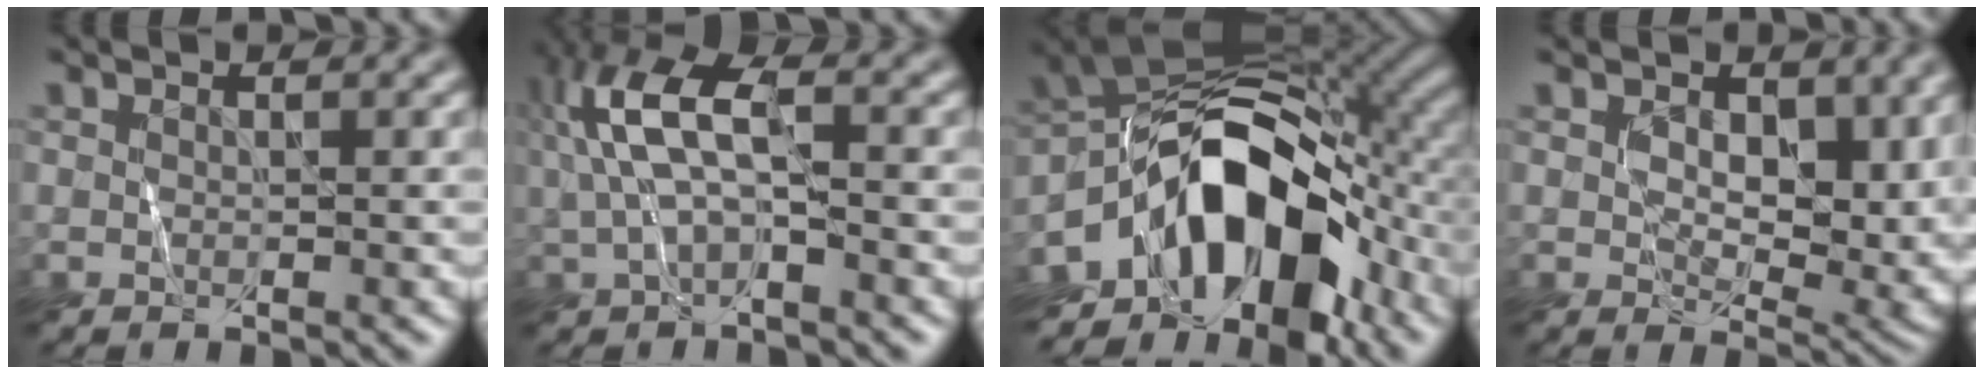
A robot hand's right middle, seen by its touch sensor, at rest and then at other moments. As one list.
[{"total": 6.1, "force": [1.0, 2.6, 5.4], "torque": [-0.124, 0.021, 0.013]}, {"total": 12.0, "force": [-6.0, 6.8, 7.9], "torque": [-0.105, 0.014, -0.112]}, {"total": 6.8, "force": [1.9, 4.4, 4.8], "torque": [-0.071, -0.013, 0.040]}]